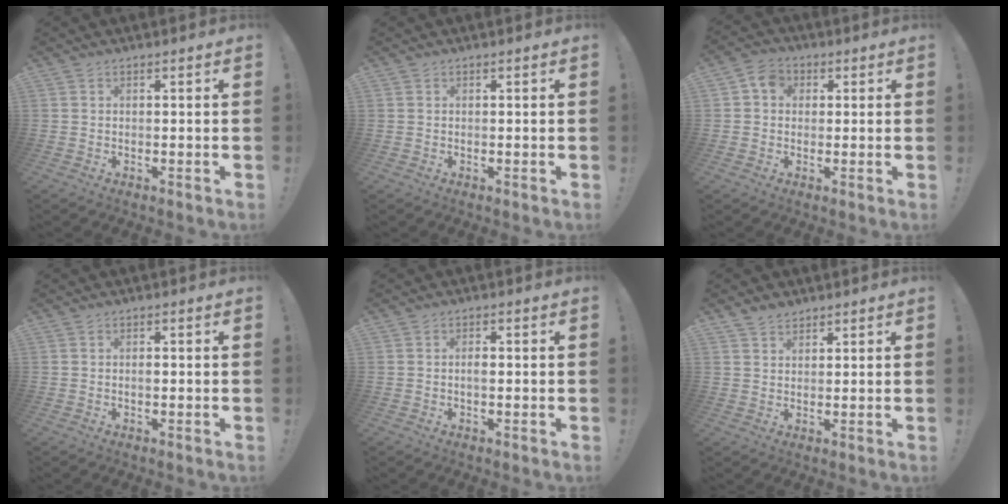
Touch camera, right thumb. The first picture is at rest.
{"total": 0.0}
{"total": 5.6, "force": [1.2, 4.7, 2.9], "torque": [-0.047, 0.010, 0.024]}
{"total": 0.7, "force": [-0.3, 0.3, 0.6], "torque": [-0.003, -0.002, -0.007]}
{"total": 1.5, "force": [-0.3, 0.6, 1.4], "torque": [-0.018, 0.000, -0.007]}
{"total": 3.3, "force": [2.7, 1.7, 0.8], "torque": [-0.012, -0.016, 0.051]}